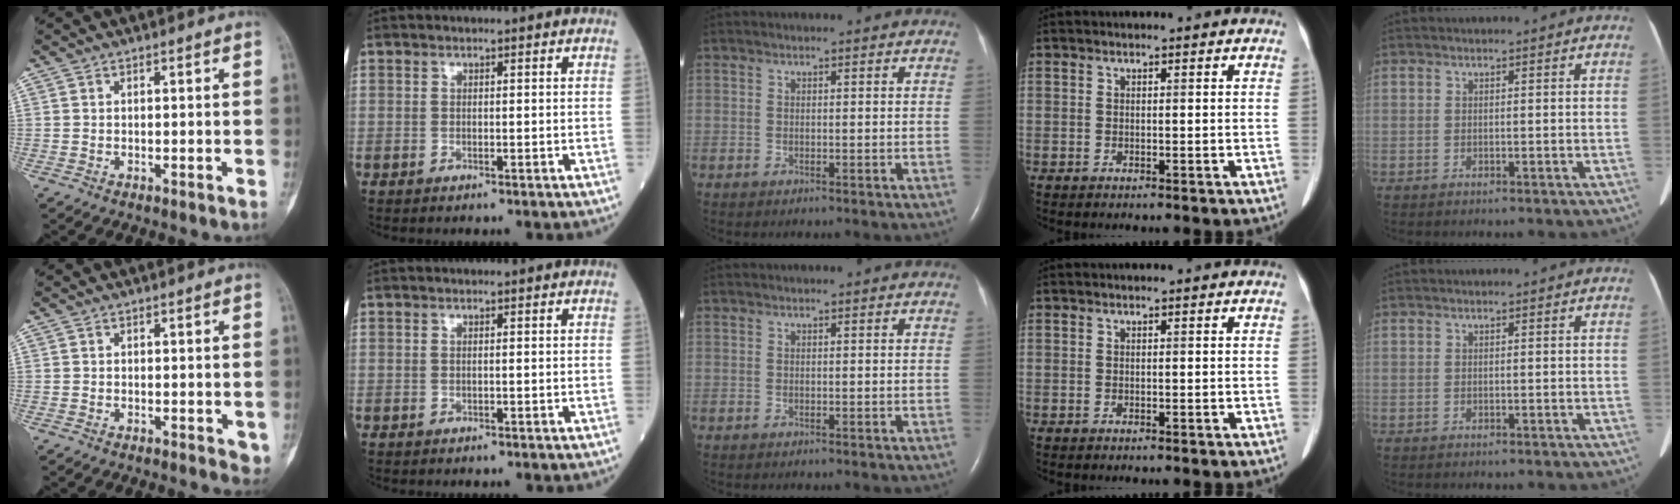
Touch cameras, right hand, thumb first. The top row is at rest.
{"thumb": {"total": 2.1, "force": [-0.3, 1.1, 1.8], "torque": [-0.006, -0.002, -0.005]}}